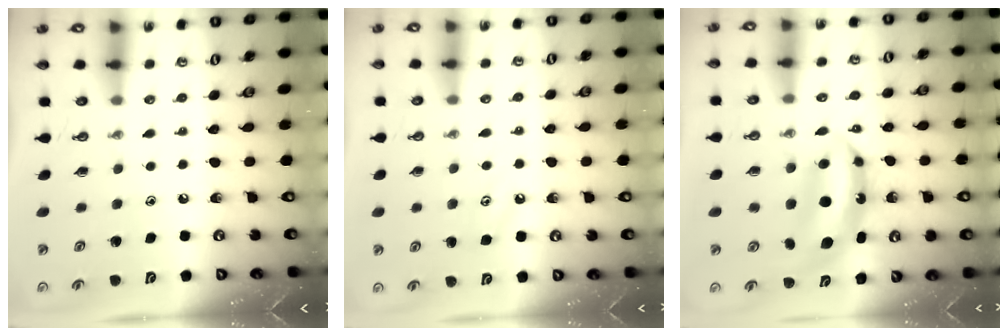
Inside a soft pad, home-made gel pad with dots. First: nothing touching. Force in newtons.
{"total": 3.2, "press": 3.2, "slide": 0.5}
{"total": 8.0, "press": 7.9, "slide": 0.8}